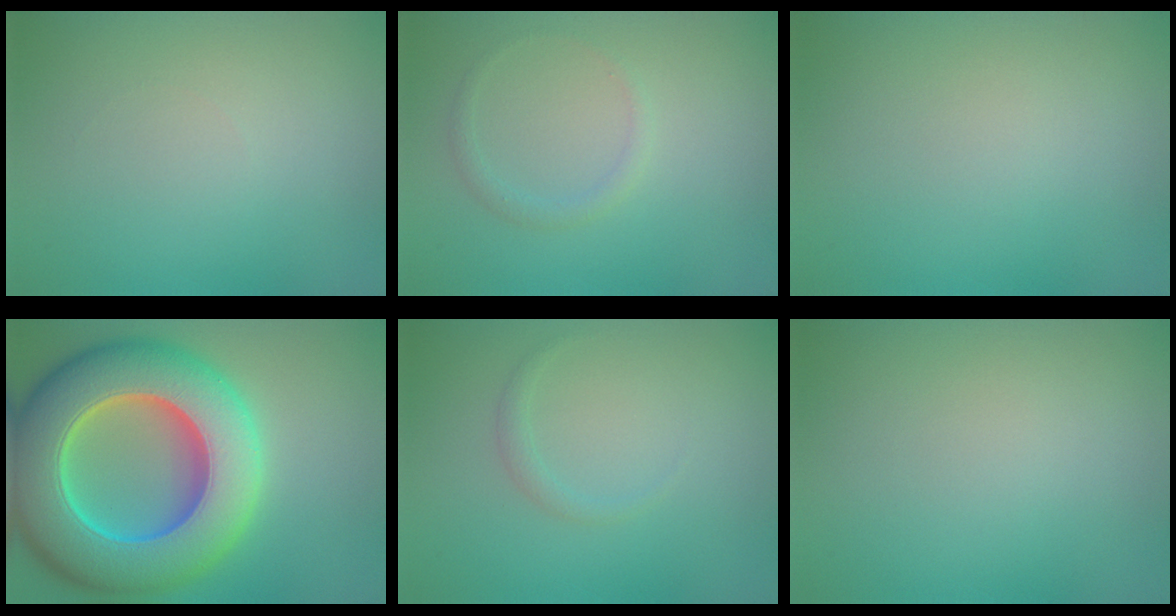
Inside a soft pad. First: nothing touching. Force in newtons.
{"total": 1.0, "press": 1.0, "slide": 0.0}
{"total": 0.0}
{"total": 15.6, "press": 15.6, "slide": 0.5}
{"total": 0.8, "press": 0.8, "slide": 0.1}
{"total": 0.0}